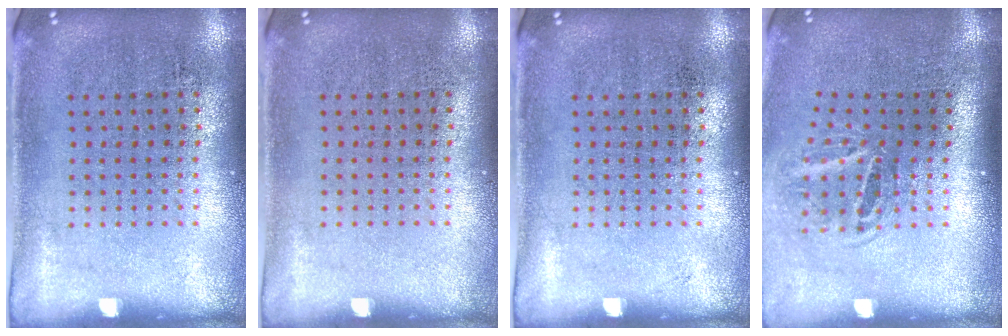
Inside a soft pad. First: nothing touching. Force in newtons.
{"total": 0.0}
{"total": 0.0}
{"total": 1.8, "press": 1.2, "slide": 1.3}